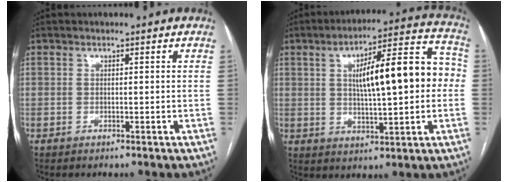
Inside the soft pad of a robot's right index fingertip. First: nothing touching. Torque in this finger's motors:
{"motor_torque": [0.60, 0.00, 0.84, 0.19]}